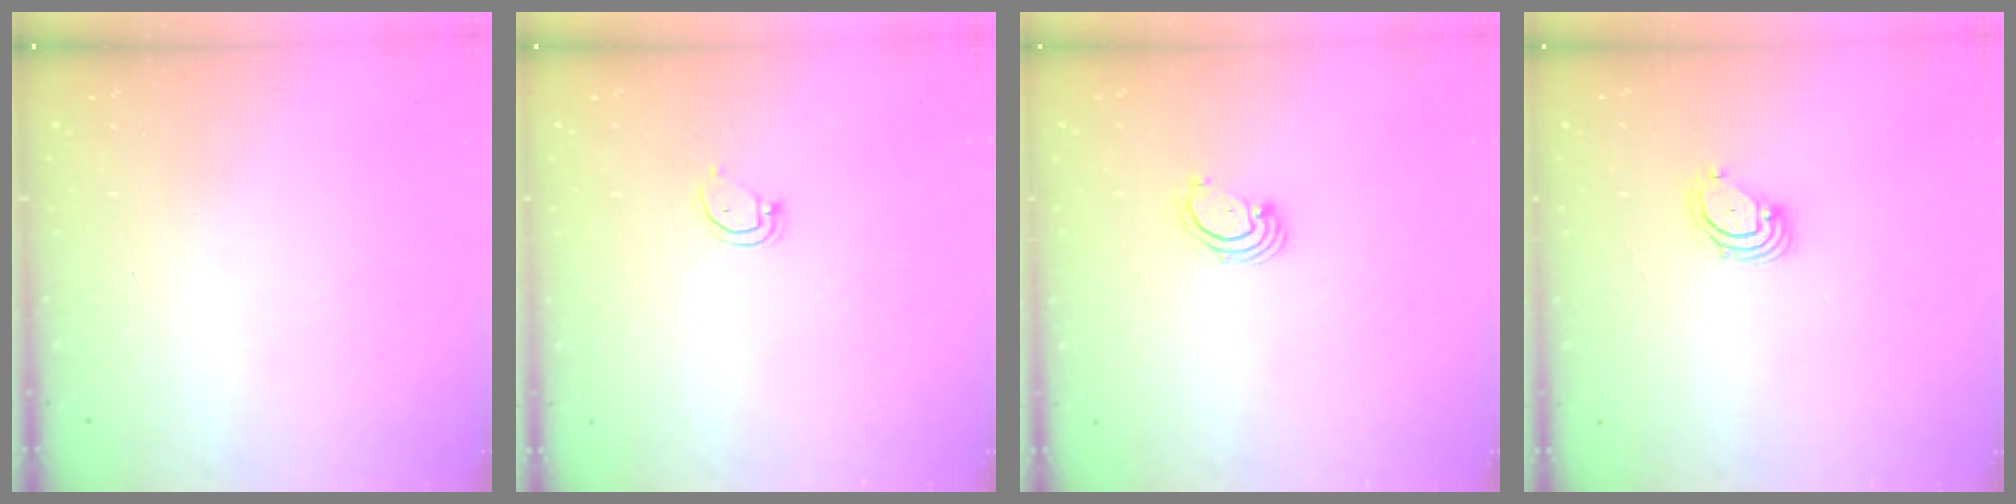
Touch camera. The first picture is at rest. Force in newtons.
{"total": 3.5, "press": 3.5, "slide": 0.4}
{"total": 2.7, "press": 2.7, "slide": 0.3}
{"total": 3.6, "press": 3.6, "slide": 0.3}